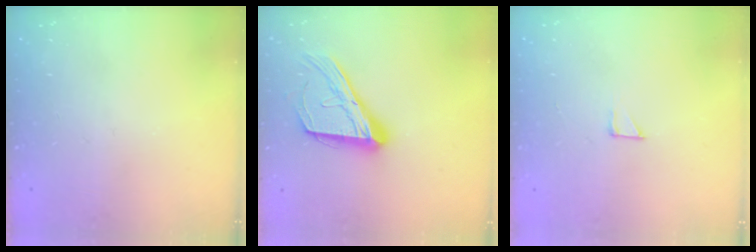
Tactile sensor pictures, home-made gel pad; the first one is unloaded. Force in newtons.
{"total": 15.8, "press": 15.7, "slide": 1.0}
{"total": 2.3, "press": 2.3, "slide": 0.2}